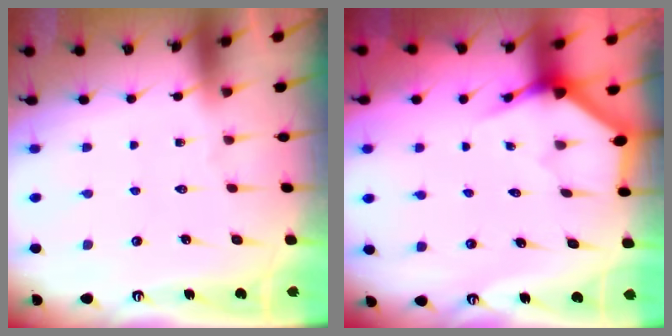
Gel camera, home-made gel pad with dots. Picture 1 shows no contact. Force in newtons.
{"total": 3.6, "press": 3.6, "slide": 0.2}